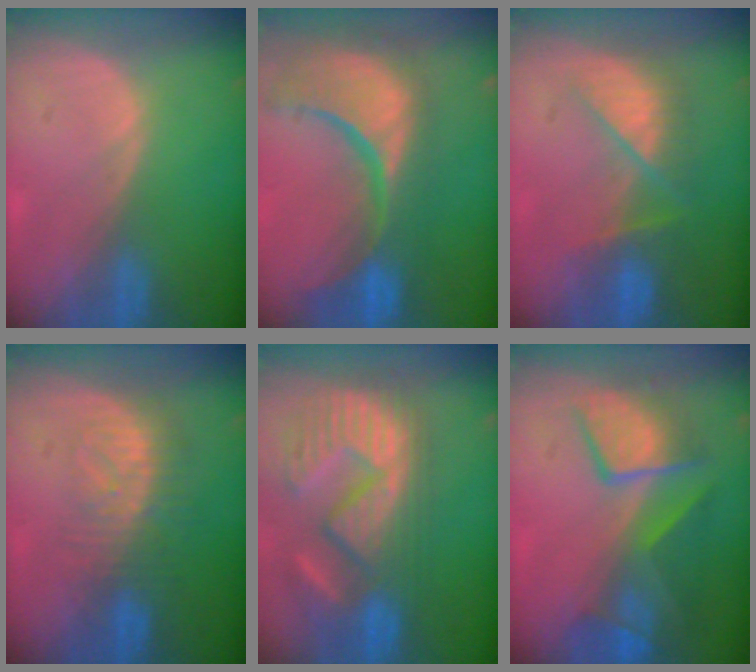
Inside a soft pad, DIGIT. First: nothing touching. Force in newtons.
{"total": 15.3, "press": 12.1, "slide": 9.5}
{"total": 7.1, "press": 7.0, "slide": 1.3}
{"total": 8.3, "press": 7.2, "slide": 4.1}
{"total": 12.9, "press": 12.0, "slide": 4.9}
{"total": 10.0, "press": 8.6, "slide": 5.1}